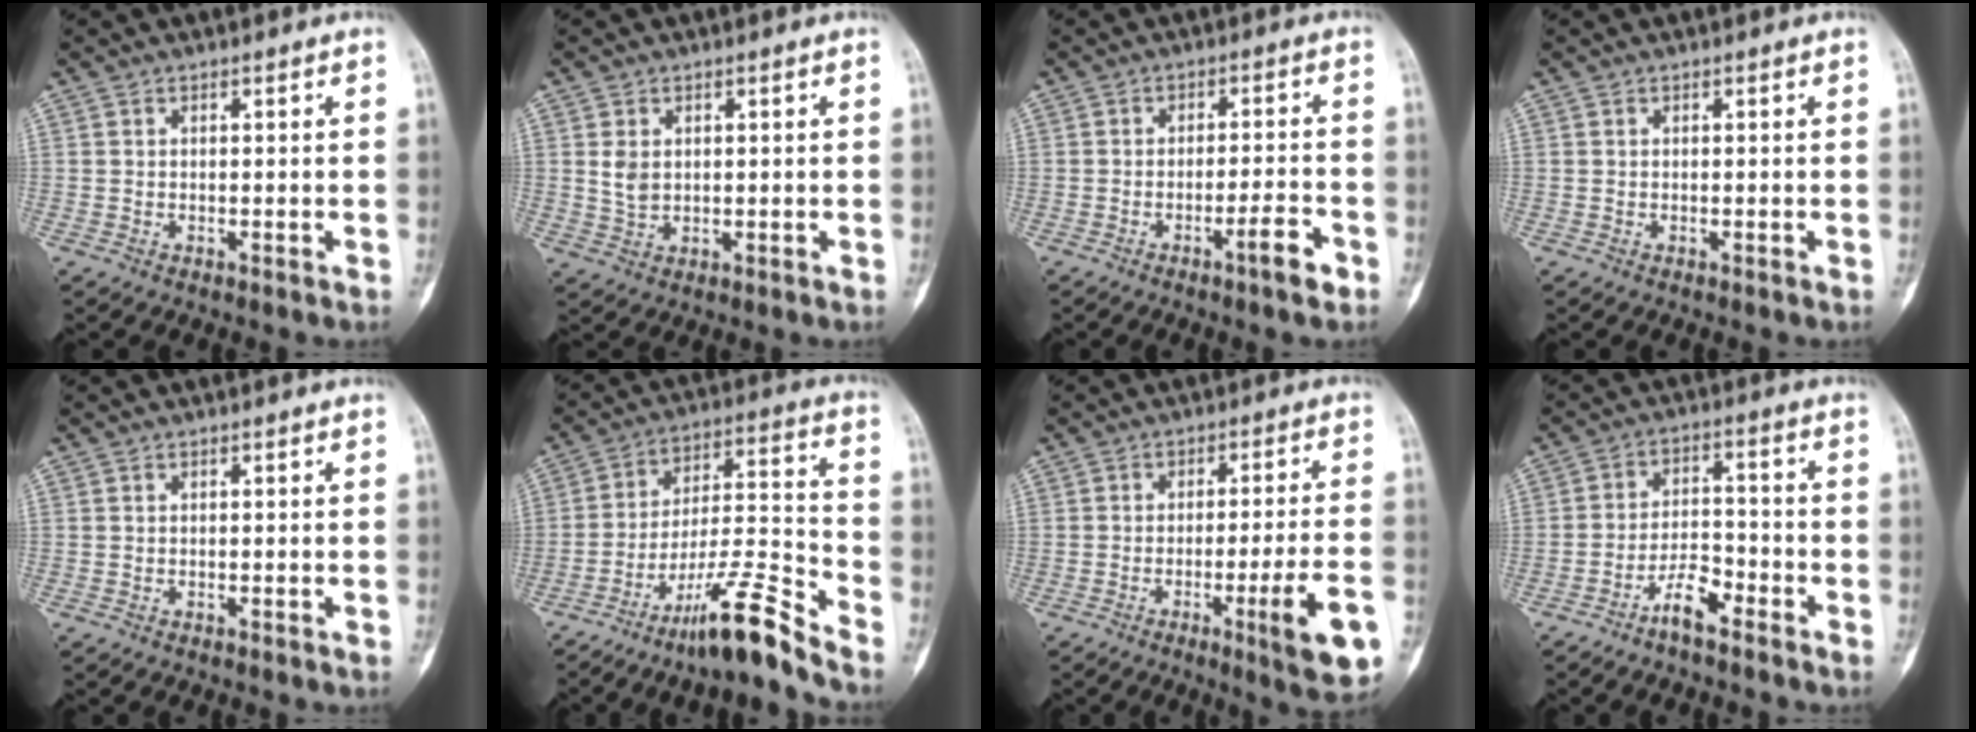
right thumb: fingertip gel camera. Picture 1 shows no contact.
{"total": 3.2, "force": [0.8, 2.3, 2.1], "torque": [-0.031, -0.006, 0.021]}
{"total": 5.3, "force": [-3.0, 0.7, 4.3], "torque": [-0.068, 0.018, -0.046]}
{"total": 0.0}
{"total": 0.0}
{"total": 13.9, "force": [-10.6, 0.9, 8.8], "torque": [-0.152, 0.088, -0.182]}
{"total": 11.3, "force": [-4.6, 1.0, 10.3], "torque": [-0.143, 0.008, -0.061]}
{"total": 6.0, "force": [-4.2, 2.1, 3.7], "torque": [-0.062, 0.035, -0.078]}